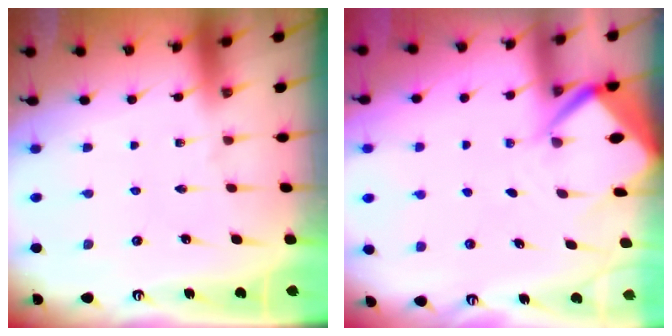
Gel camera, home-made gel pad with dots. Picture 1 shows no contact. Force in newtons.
{"total": 5.9, "press": 5.9, "slide": 0.5}